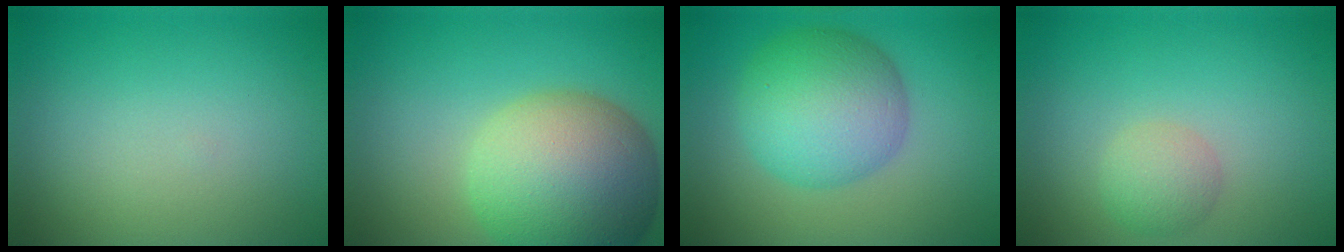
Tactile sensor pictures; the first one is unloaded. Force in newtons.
{"total": 12.0, "press": 12.0, "slide": 1.0}
{"total": 7.5, "press": 7.5, "slide": 0.0}
{"total": 2.1, "press": 2.1, "slide": 0.2}